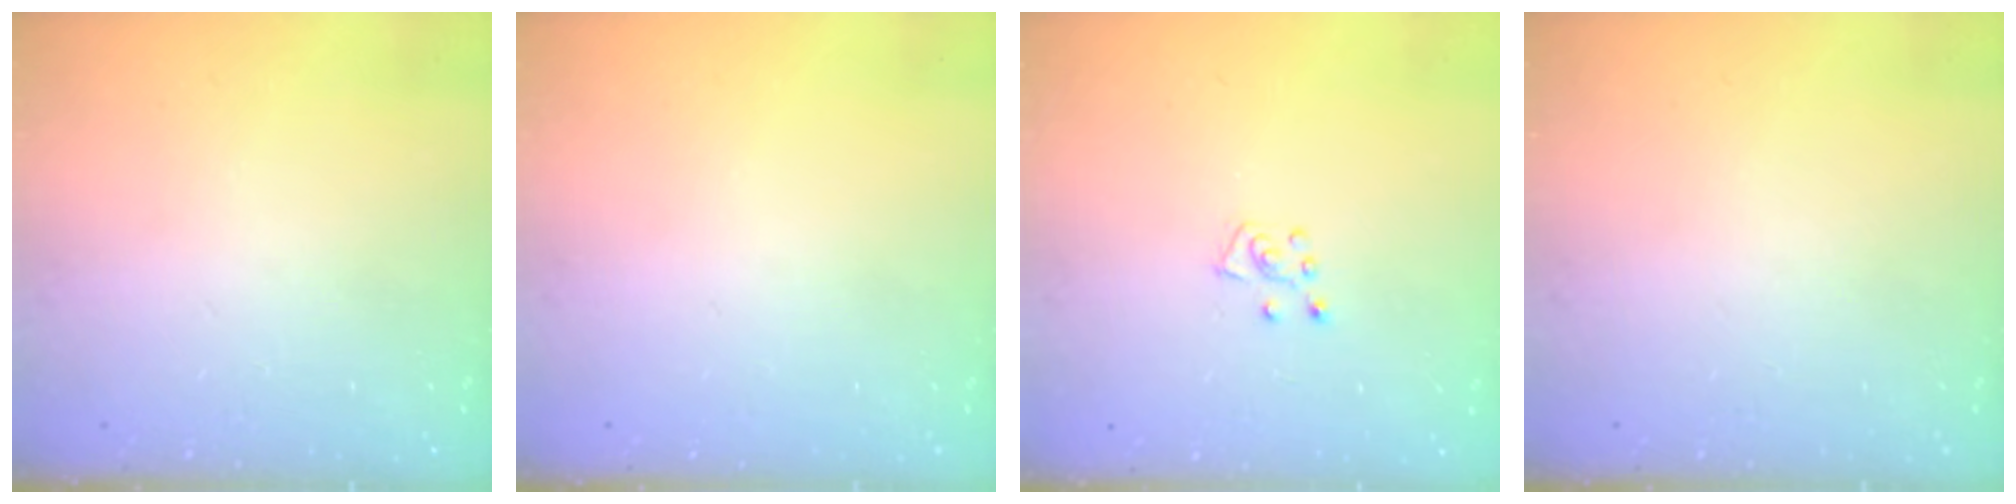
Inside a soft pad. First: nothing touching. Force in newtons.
{"total": 0.0}
{"total": 5.3, "press": 5.3, "slide": 0.4}
{"total": 0.0}